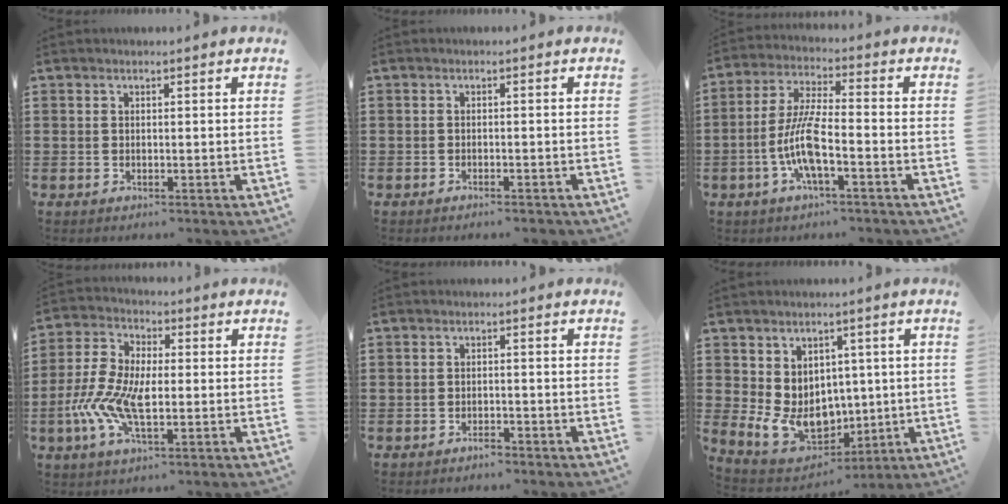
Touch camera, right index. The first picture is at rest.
{"total": 0.7, "force": [-0.7, 0.0, 0.2], "torque": [-0.007, -0.001, -0.014]}
{"total": 8.1, "force": [-2.9, 1.7, 7.4], "torque": [-0.172, -0.011, -0.063]}
{"total": 9.1, "force": [-2.1, 4.6, 7.5], "torque": [-0.185, -0.010, -0.045]}
{"total": 1.4, "force": [-1.4, 0.2, 0.3], "torque": [-0.011, -0.003, -0.027]}
{"total": 8.8, "force": [0.2, 7.4, 4.8], "torque": [-0.113, -0.001, 0.011]}